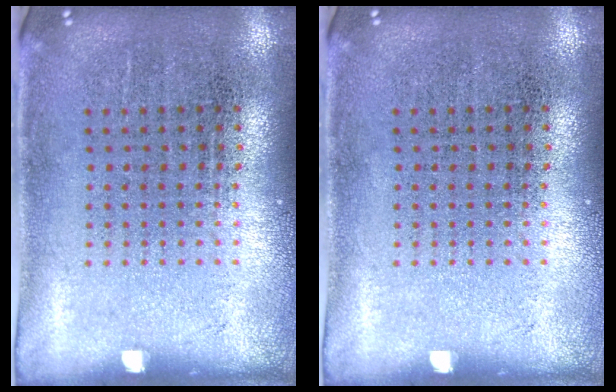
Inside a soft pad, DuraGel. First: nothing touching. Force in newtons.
{"total": 0.0}